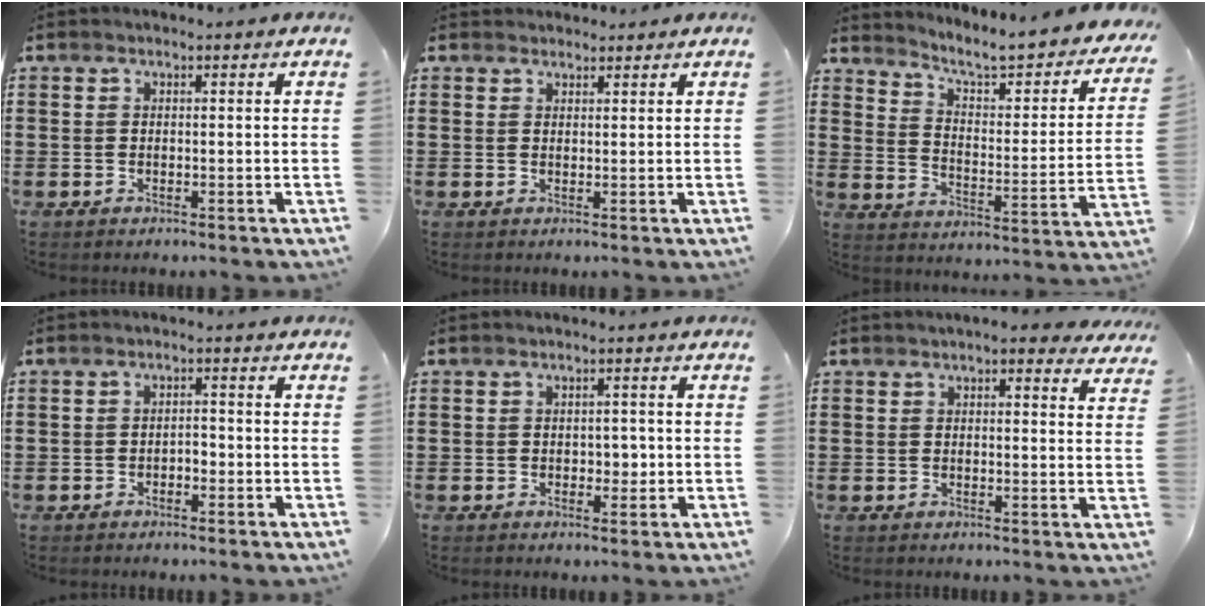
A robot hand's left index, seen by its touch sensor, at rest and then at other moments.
{"total": 1.6, "force": [1.4, 0.6, -0.2], "torque": [-0.001, 0.002, 0.030]}
{"total": 5.0, "force": [4.3, 0.3, 2.6], "torque": [-0.066, -0.041, 0.059]}
{"total": 1.4, "force": [-0.8, 0.6, 0.8], "torque": [-0.021, 0.000, -0.019]}
{"total": 2.2, "force": [-0.2, 1.5, 1.6], "torque": [-0.025, 0.002, -0.008]}
{"total": 3.2, "force": [2.7, 0.4, 1.7], "torque": [-0.033, -0.006, 0.046]}